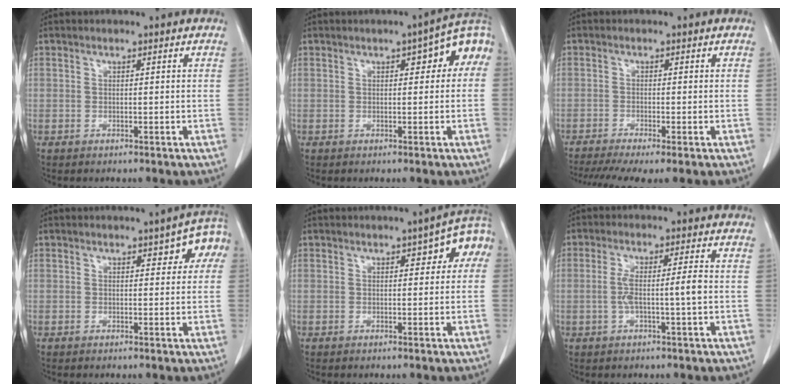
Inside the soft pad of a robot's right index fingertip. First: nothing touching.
{"total": 7.3, "force": [1.8, 2.3, 6.7], "torque": [-0.080, 0.035, 0.016]}
{"total": 7.7, "force": [-5.7, 0.8, 5.2], "torque": [-0.084, -0.011, -0.094]}
{"total": 4.9, "force": [1.7, 2.0, 4.1], "torque": [-0.043, 0.019, 0.015]}
{"total": 5.9, "force": [1.5, 2.1, 5.3], "torque": [-0.061, 0.029, 0.012]}
{"total": 4.5, "force": [-0.8, -0.2, 4.4], "torque": [-0.089, 0.010, -0.010]}